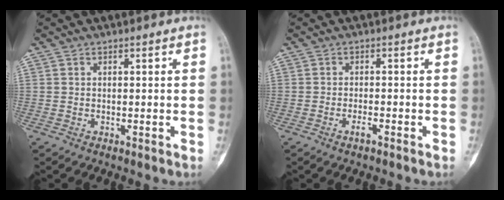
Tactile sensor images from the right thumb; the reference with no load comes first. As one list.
[{"total": 1.6, "force": [-1.0, 0.4, 1.2], "torque": [-0.024, 0.004, -0.017]}]